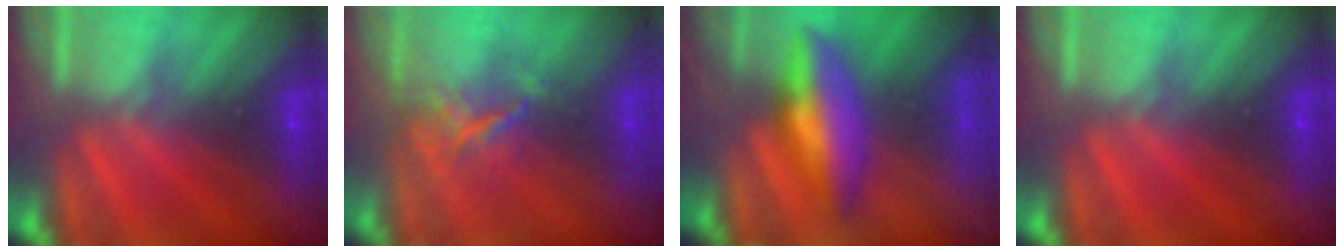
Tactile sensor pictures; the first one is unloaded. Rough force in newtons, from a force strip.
{"total": 3.6}
{"total": 13.7}
{"total": 0.0}